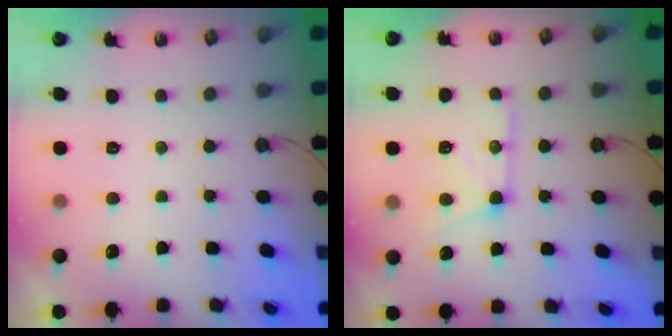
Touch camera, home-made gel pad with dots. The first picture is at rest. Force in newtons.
{"total": 14.7, "press": 14.7, "slide": 1.4}